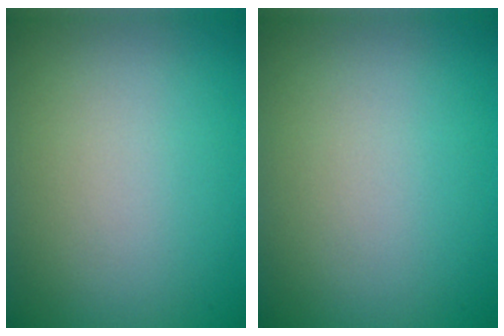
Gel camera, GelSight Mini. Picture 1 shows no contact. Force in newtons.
{"total": 0.0}